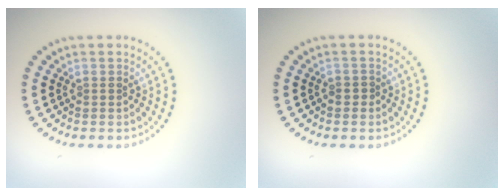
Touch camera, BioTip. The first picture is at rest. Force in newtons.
{"total": 0.6, "press": 0.3, "slide": 0.5}